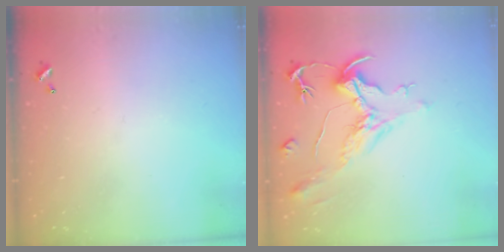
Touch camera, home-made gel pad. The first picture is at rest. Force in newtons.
{"total": 2.2, "press": 1.7, "slide": 1.4}